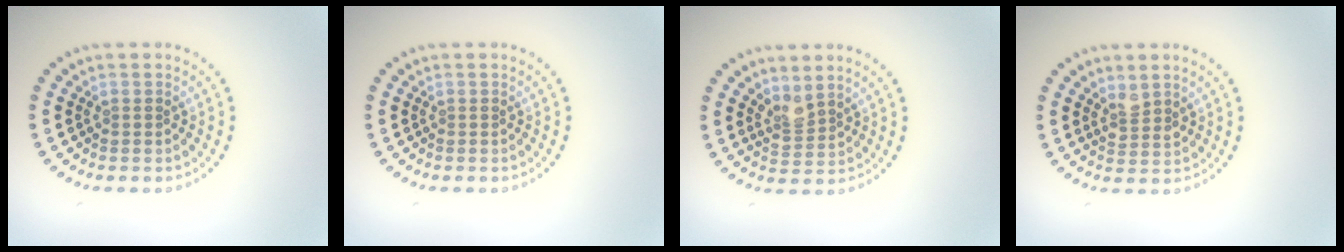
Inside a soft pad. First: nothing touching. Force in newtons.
{"total": 0.0}
{"total": 2.0, "press": 1.5, "slide": 1.3}
{"total": 1.7, "press": 1.5, "slide": 0.9}